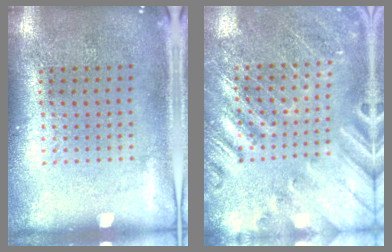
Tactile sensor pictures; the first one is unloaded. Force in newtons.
{"total": 2.4, "press": 2.4, "slide": 0.3}